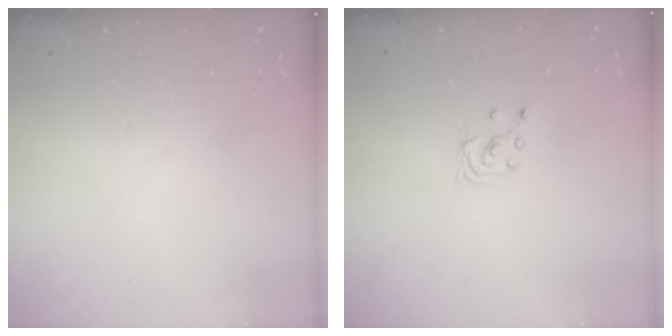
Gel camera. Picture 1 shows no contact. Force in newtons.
{"total": 2.3, "press": 2.3, "slide": 0.2}